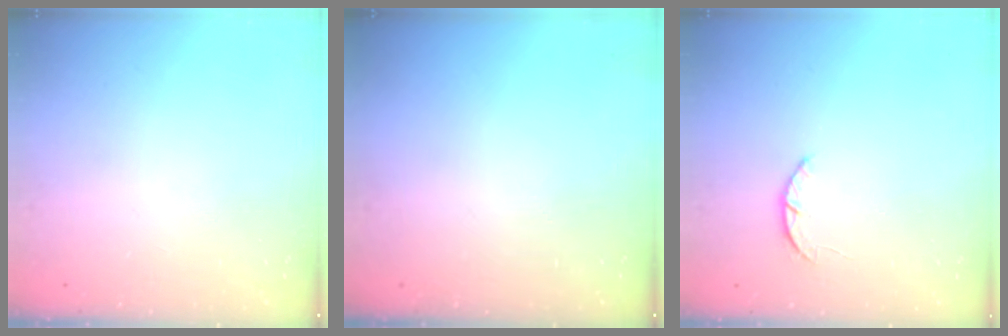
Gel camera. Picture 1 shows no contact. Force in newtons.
{"total": 0.0}
{"total": 2.5, "press": 2.5, "slide": 0.5}